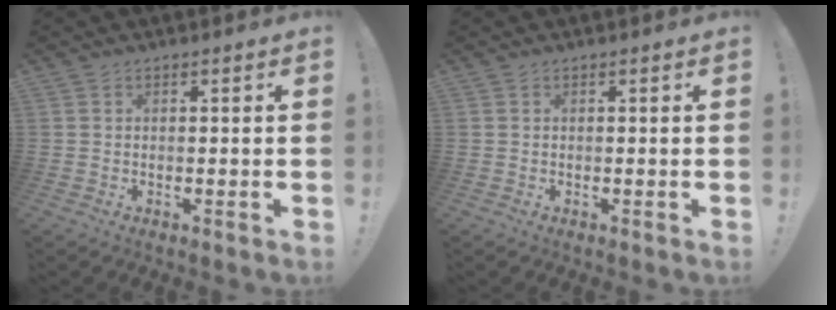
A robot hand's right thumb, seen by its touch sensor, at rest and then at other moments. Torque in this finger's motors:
{"motor_torque": [0.00, 0.00, 0.00, 0.00, 0.00]}